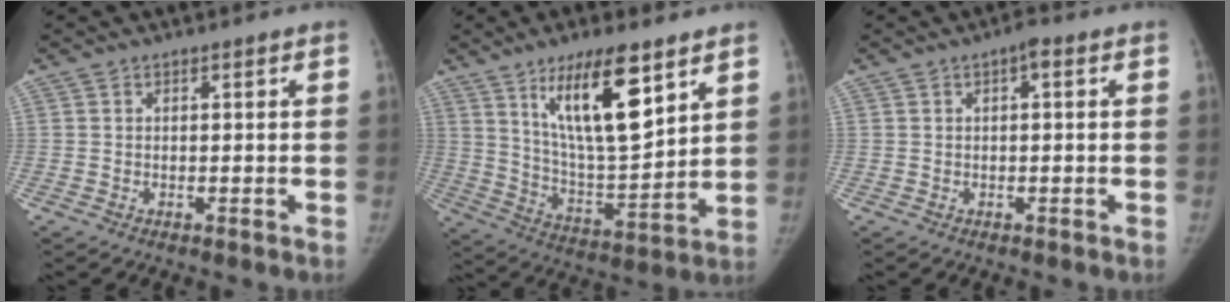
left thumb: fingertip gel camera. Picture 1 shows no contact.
{"total": 17.3, "force": [9.2, 5.2, 13.7], "torque": [-0.207, -0.055, 0.170]}
{"total": 1.8, "force": [0.4, 0.7, 1.6], "torque": [-0.020, 0.006, -0.001]}